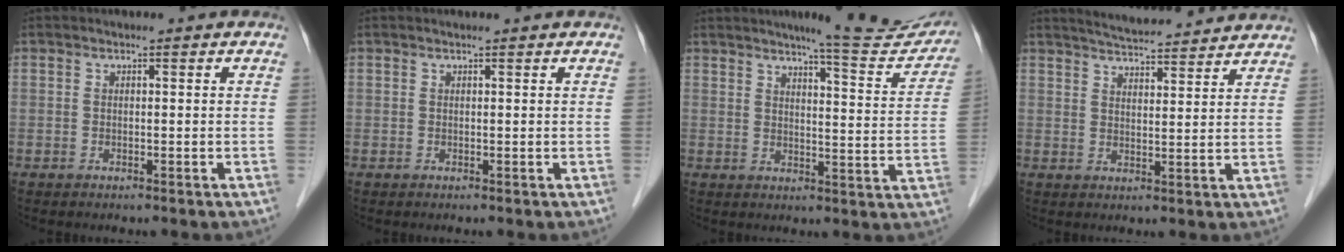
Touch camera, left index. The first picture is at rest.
{"total": 1.3, "force": [1.2, 0.0, 0.5], "torque": [-0.010, 0.011, 0.016]}
{"total": 12.2, "force": [11.2, 0.8, 4.7], "torque": [-0.049, -0.024, 0.129]}
{"total": 12.2, "force": [11.5, 1.1, 4.0], "torque": [-0.065, 0.019, 0.155]}